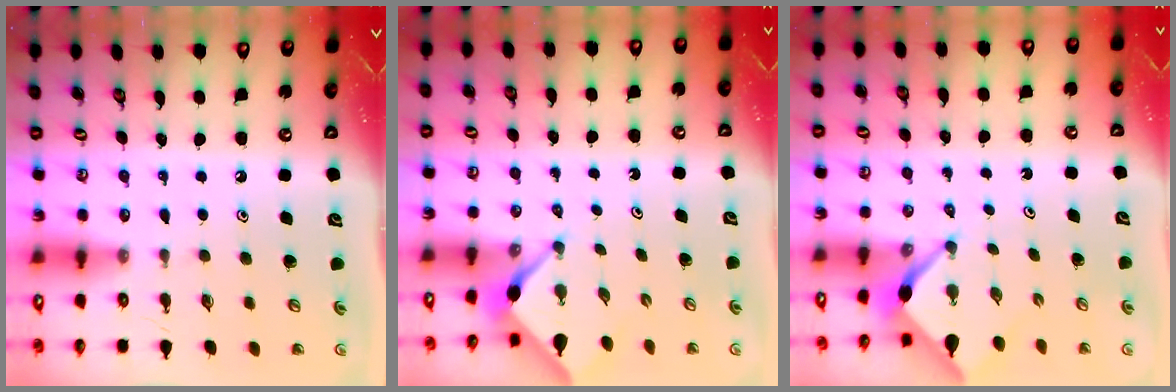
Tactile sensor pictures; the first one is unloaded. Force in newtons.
{"total": 2.9, "press": 2.9, "slide": 0.4}
{"total": 2.5, "press": 2.5, "slide": 0.3}